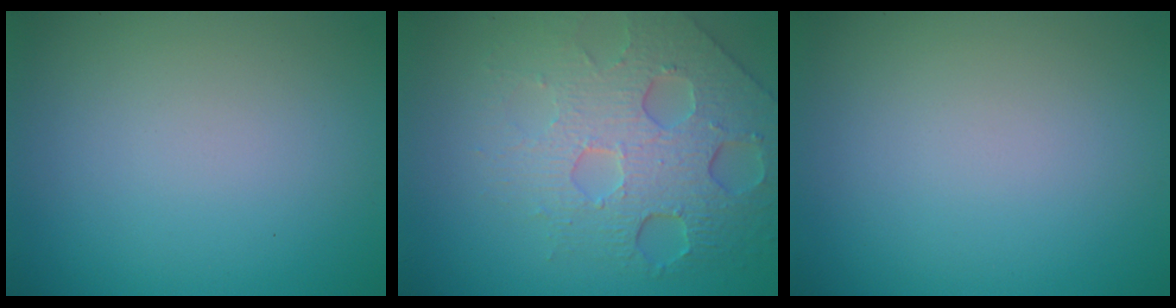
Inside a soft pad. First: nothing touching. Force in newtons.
{"total": 7.7, "press": 5.2, "slide": 5.6}
{"total": 0.0}